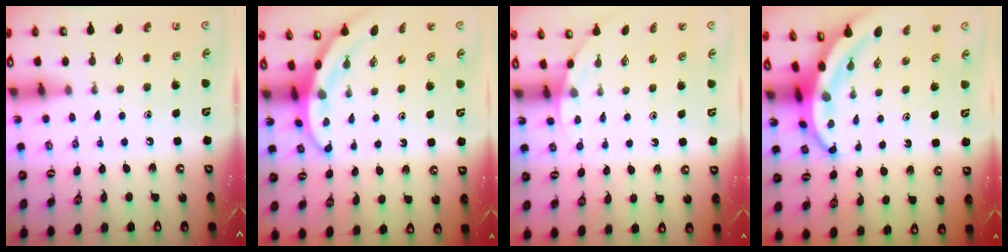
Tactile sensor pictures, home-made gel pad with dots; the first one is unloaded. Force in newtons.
{"total": 3.2, "press": 3.2, "slide": 0.2}
{"total": 2.6, "press": 2.6, "slide": 0.1}
{"total": 5.2, "press": 5.2, "slide": 0.6}